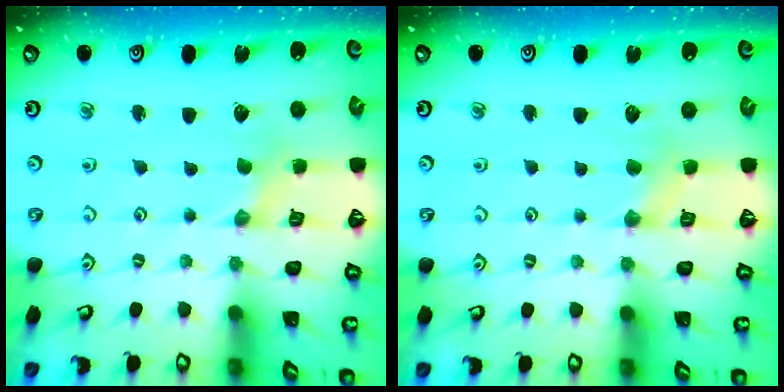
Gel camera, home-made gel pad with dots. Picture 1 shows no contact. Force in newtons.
{"total": 2.8, "press": 2.7, "slide": 0.6}